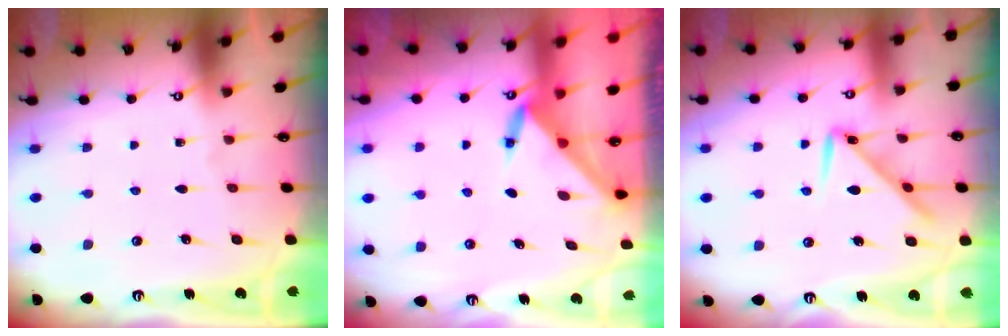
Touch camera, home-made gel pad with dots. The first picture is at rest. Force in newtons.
{"total": 3.6, "press": 3.6, "slide": 0.3}
{"total": 10.1, "press": 10.1, "slide": 0.6}